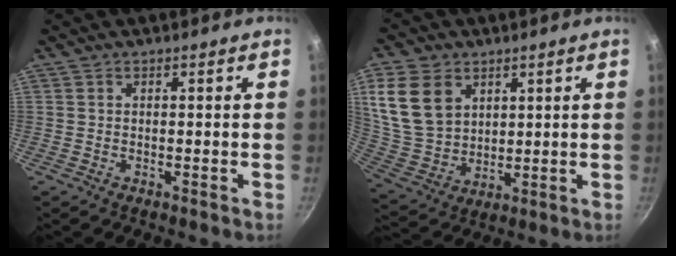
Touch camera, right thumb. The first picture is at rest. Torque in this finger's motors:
{"motor_torque": [-0.22, 0.51, 0.37, 0.05, 0.14]}